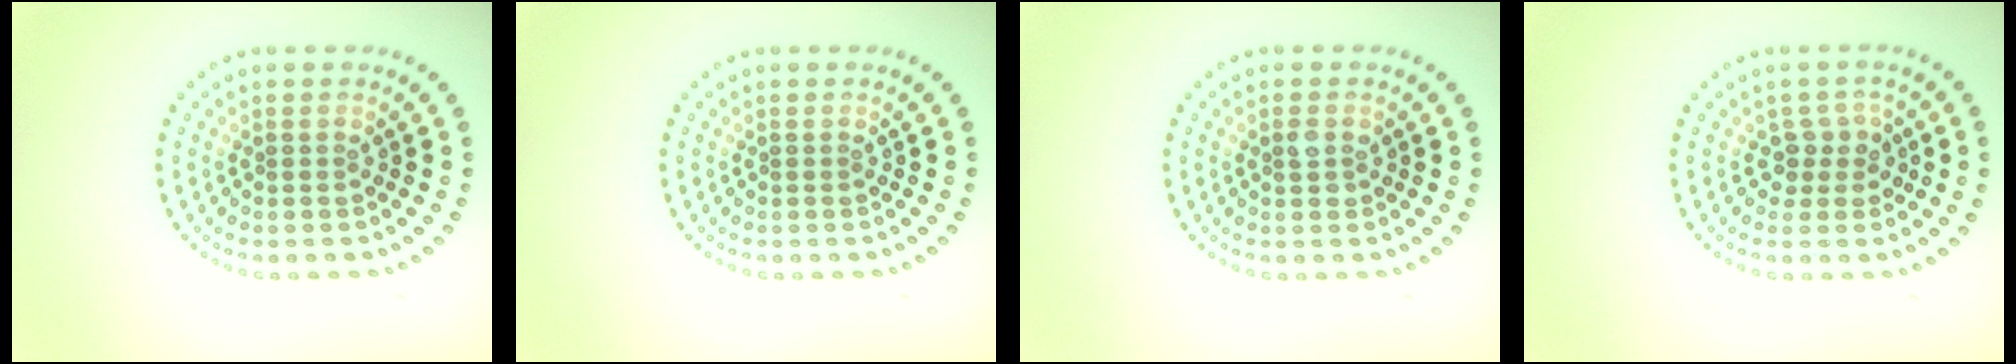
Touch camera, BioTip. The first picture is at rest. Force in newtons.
{"total": 0.0}
{"total": 1.2, "press": 1.2, "slide": 0.3}
{"total": 2.0, "press": 1.6, "slide": 1.2}